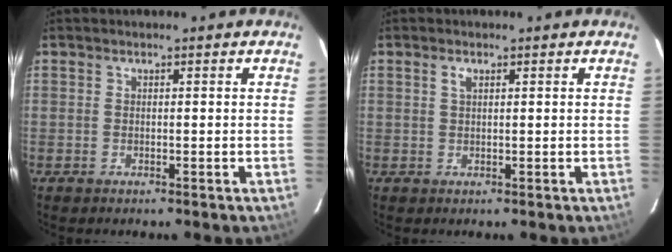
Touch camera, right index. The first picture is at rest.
{"total": 1.2, "force": [0.6, 0.6, 0.9], "torque": [-0.018, 0.004, 0.010]}